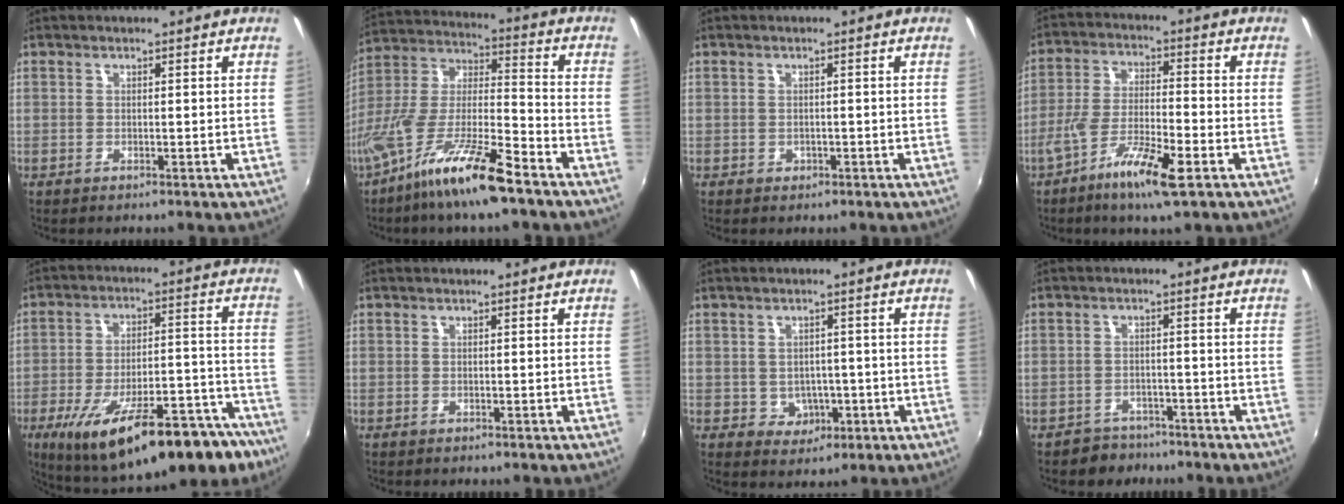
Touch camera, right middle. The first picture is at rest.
{"total": 16.8, "force": [-11.0, 2.4, 12.5], "torque": [-0.240, -0.023, -0.208]}
{"total": 1.2, "force": [-0.5, 1.0, 0.3], "torque": [-0.005, -0.003, -0.004]}
{"total": 10.0, "force": [-5.7, 1.2, 8.1], "torque": [-0.163, -0.011, -0.109]}
{"total": 26.1, "force": [-17.0, 8.7, 17.8], "torque": [-0.284, -0.029, -0.228]}
{"total": 0.0}
{"total": 4.6, "force": [-0.8, 4.2, 1.6], "torque": [-0.036, 0.007, 0.003]}
{"total": 4.6, "force": [-3.7, 2.7, 0.1], "torque": [-0.014, 0.008, -0.059]}